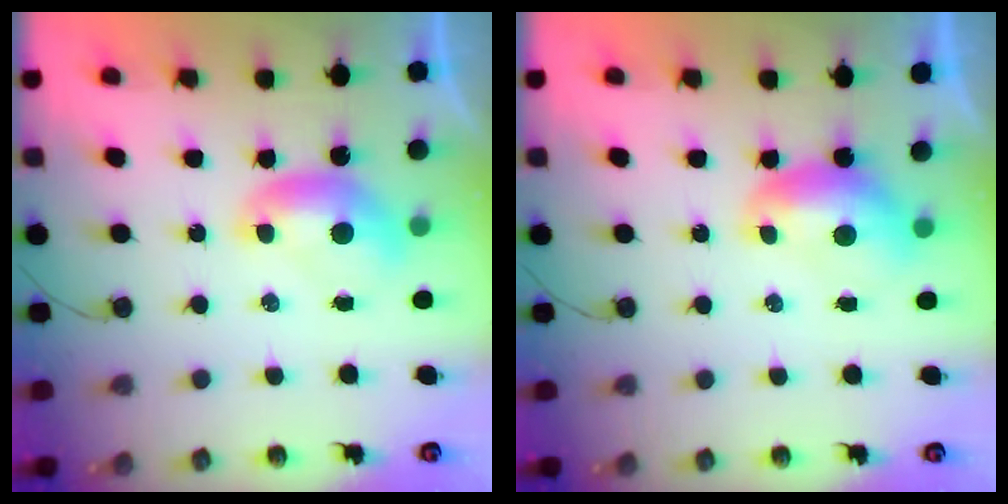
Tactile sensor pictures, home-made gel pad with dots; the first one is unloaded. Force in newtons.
{"total": 0.0}